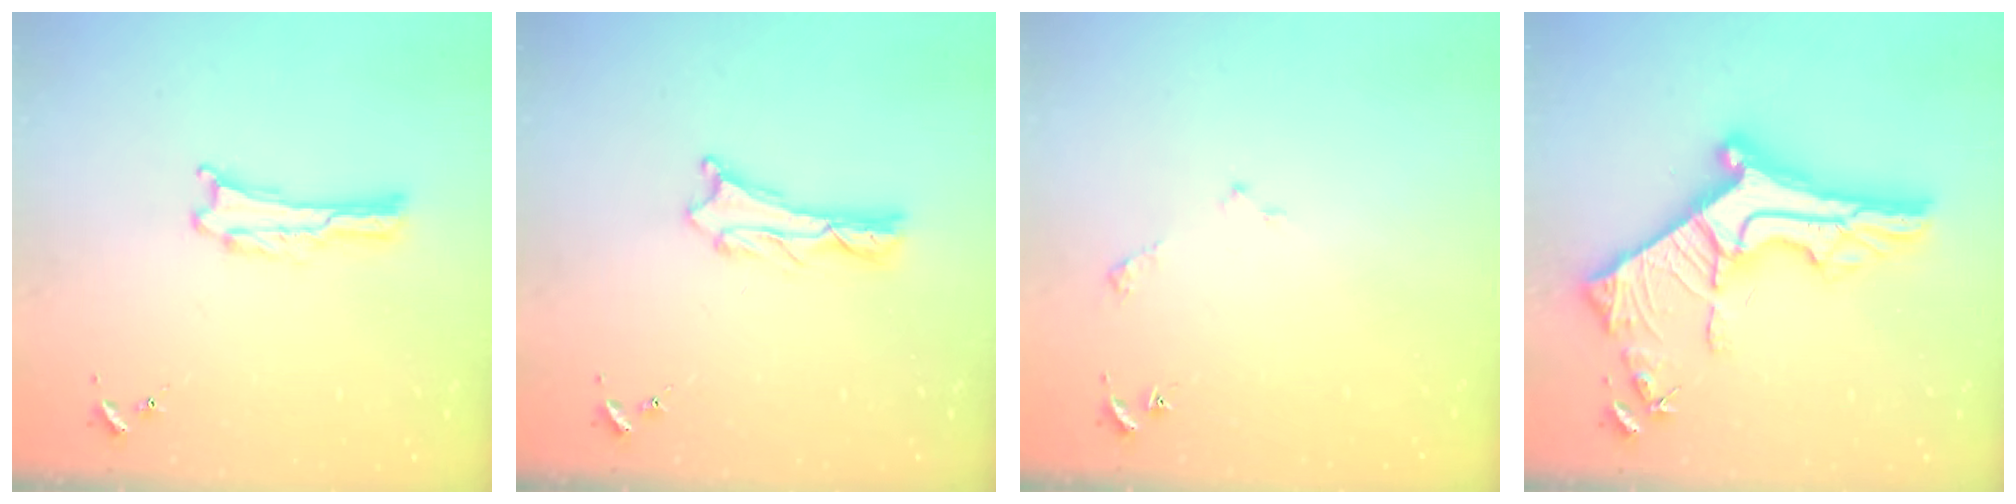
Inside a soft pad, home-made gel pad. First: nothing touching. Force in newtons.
{"total": 1.1, "press": 1.0, "slide": 0.2}
{"total": 1.6, "press": 1.6, "slide": 0.2}
{"total": 12.7, "press": 12.6, "slide": 1.3}